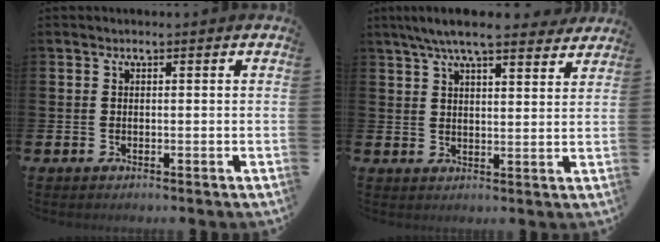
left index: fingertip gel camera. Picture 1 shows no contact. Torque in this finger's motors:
{"motor_torque": [1.16, -0.98, 0.97, 0.21]}